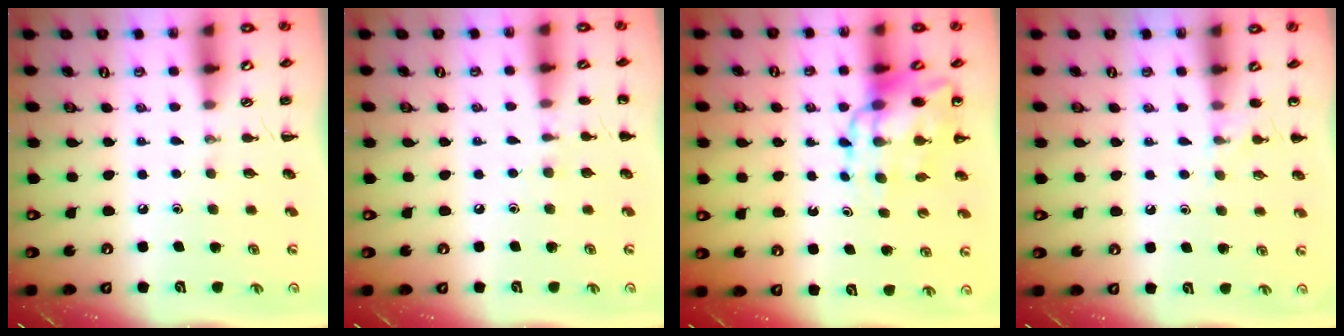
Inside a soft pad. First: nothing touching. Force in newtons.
{"total": 4.8, "press": 4.5, "slide": 1.5}
{"total": 10.7, "press": 10.3, "slide": 3.1}
{"total": 5.9, "press": 5.5, "slide": 2.0}